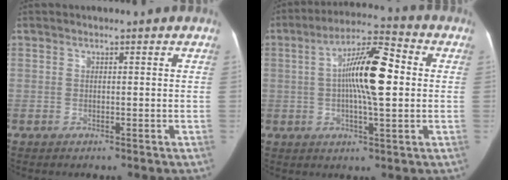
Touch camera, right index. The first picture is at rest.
{"total": 12.0, "force": [0.9, 2.4, 11.7], "torque": [-0.208, 0.025, 0.009]}